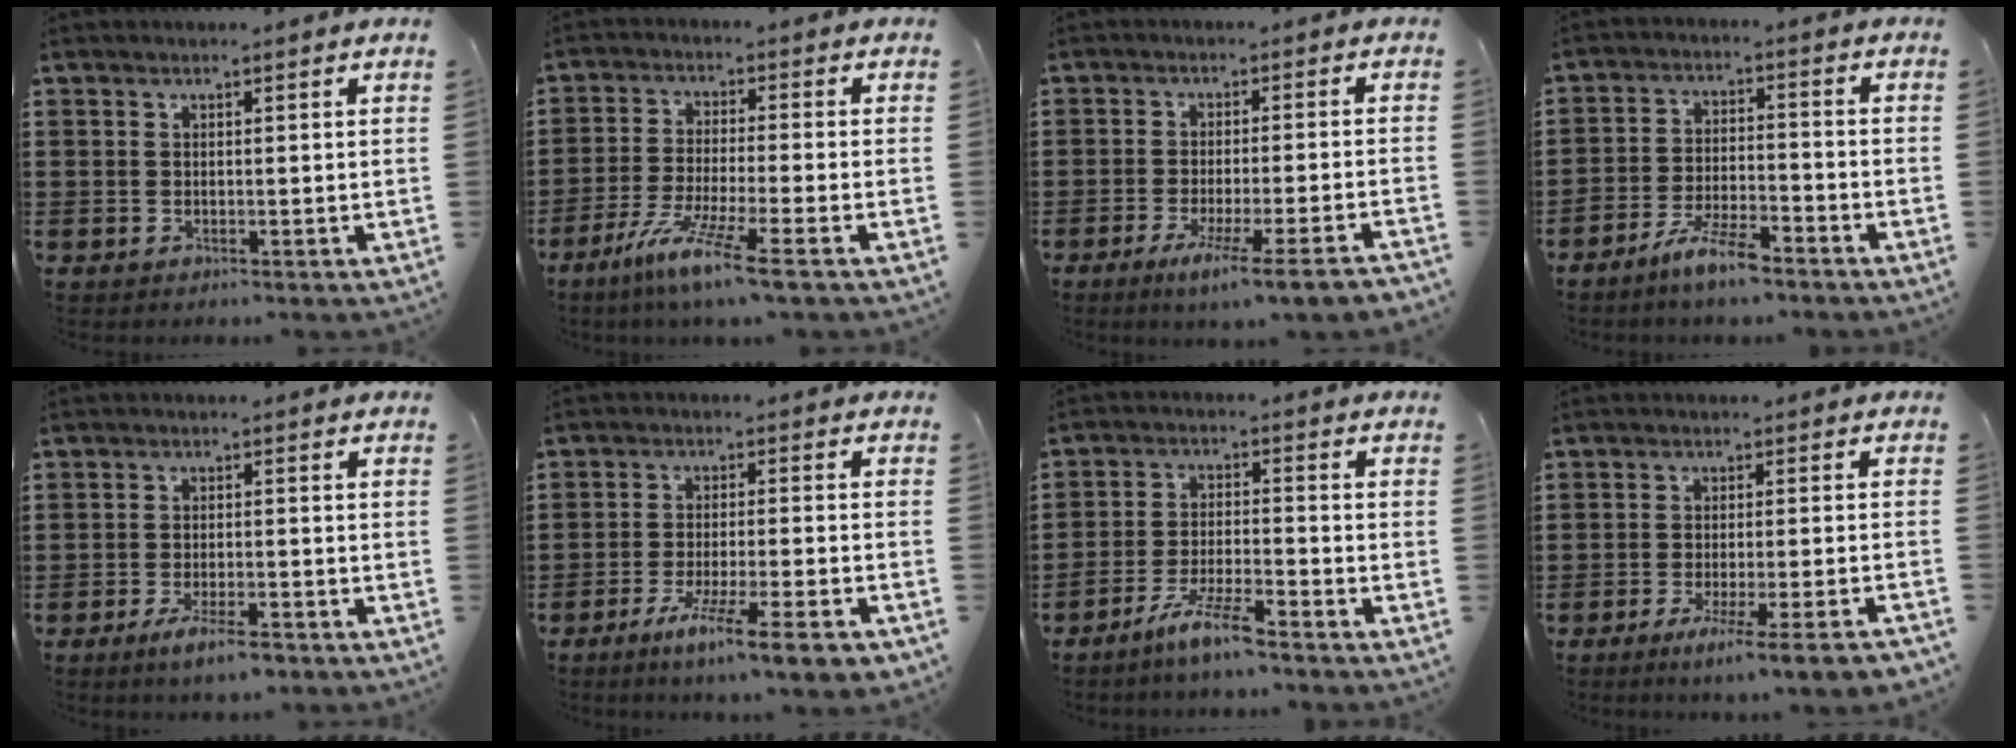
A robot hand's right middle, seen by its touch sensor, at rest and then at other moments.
{"total": 7.8, "force": [-5.7, -0.2, 5.3], "torque": [-0.111, -0.015, -0.110]}
{"total": 6.0, "force": [-4.3, -0.4, 4.1], "torque": [-0.070, -0.014, -0.077]}
{"total": 6.4, "force": [-5.3, 1.0, 3.4], "torque": [-0.073, 0.000, -0.101]}
{"total": 4.5, "force": [-3.0, 1.0, 3.2], "torque": [-0.063, 0.000, -0.056]}
{"total": 8.4, "force": [-6.0, 0.5, 5.8], "torque": [-0.102, -0.009, -0.108]}
{"total": 6.5, "force": [-5.3, 0.1, 3.7], "torque": [-0.086, -0.012, -0.103]}
{"total": 5.2, "force": [-3.9, -0.4, 3.4], "torque": [-0.050, -0.014, -0.067]}